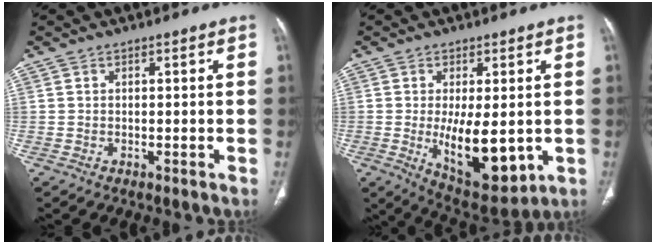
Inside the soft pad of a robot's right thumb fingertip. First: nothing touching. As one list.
[{"total": 13.2, "force": [-1.7, 5.7, 11.7], "torque": [-0.165, -0.026, -0.008]}]